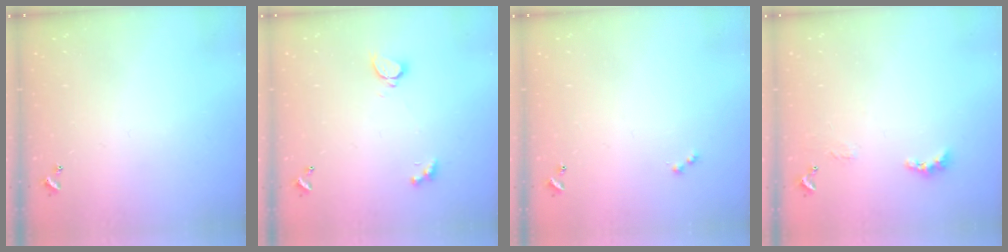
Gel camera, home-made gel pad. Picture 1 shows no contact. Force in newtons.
{"total": 1.8, "press": 1.8, "slide": 0.3}
{"total": 0.0}
{"total": 2.3, "press": 2.2, "slide": 0.7}